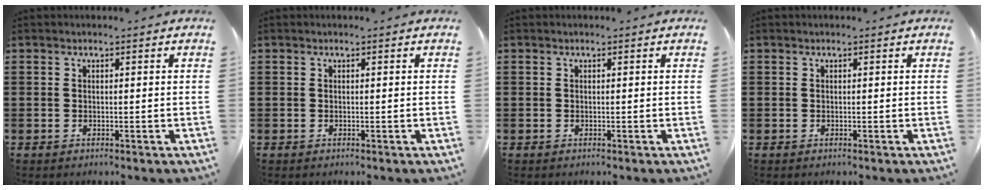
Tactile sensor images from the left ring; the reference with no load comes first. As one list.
[{"total": 0.0}, {"total": 0.0}, {"total": 0.0}]